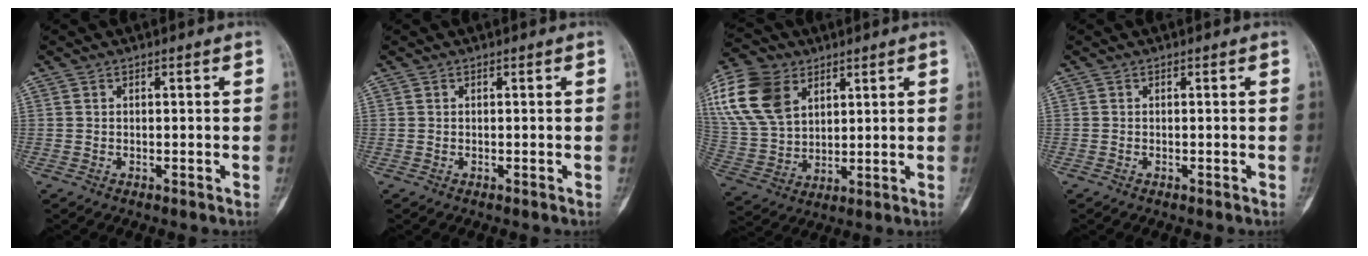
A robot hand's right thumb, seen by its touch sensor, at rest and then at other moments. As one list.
[{"total": 0.0}, {"total": 17.2, "force": [7.2, 11.6, 10.5], "torque": [-0.207, -0.012, 0.142]}, {"total": 0.0}]